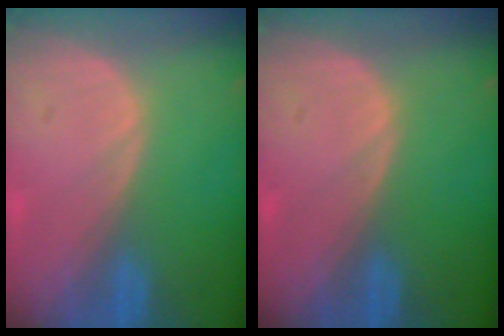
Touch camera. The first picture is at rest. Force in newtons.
{"total": 0.0}